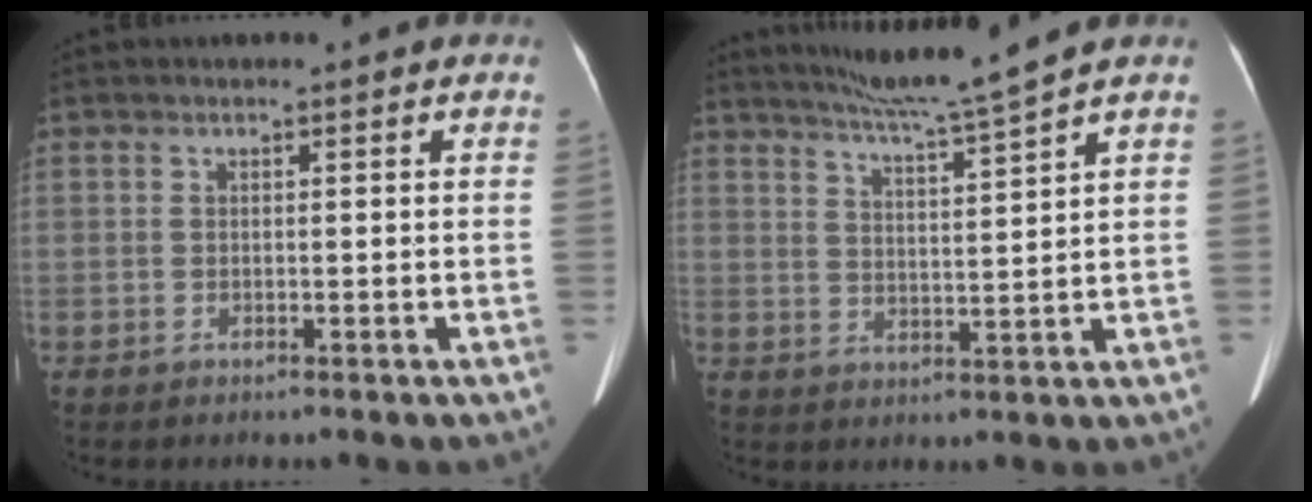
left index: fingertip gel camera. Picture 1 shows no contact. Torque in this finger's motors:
{"motor_torque": [0.34, -0.57, -0.06, 0.04]}